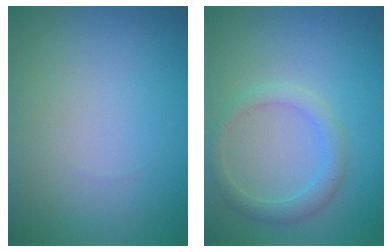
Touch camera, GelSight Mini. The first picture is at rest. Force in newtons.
{"total": 2.4, "press": 2.4, "slide": 0.2}